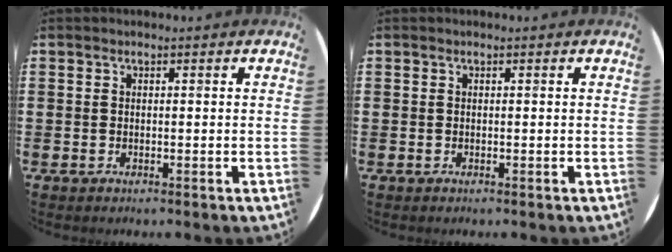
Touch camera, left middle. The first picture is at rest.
{"total": 0.0}